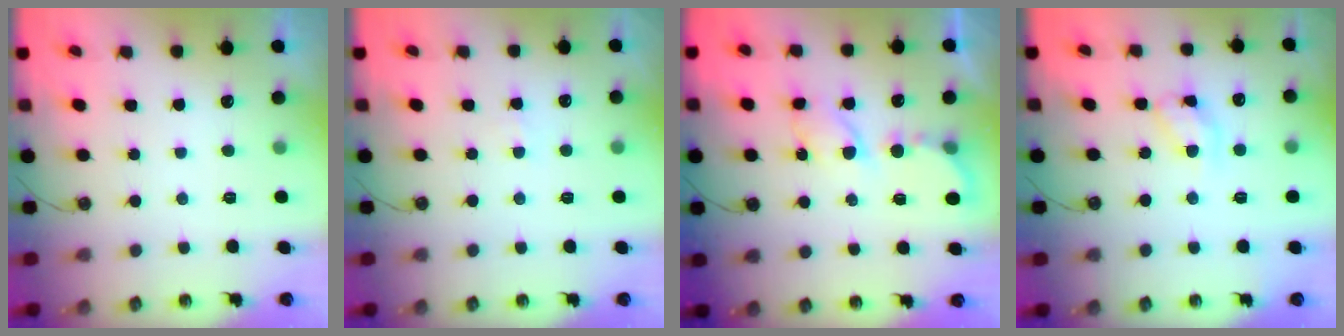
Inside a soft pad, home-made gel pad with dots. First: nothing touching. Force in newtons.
{"total": 4.0, "press": 3.9, "slide": 0.6}
{"total": 5.8, "press": 5.8, "slide": 0.6}
{"total": 9.9, "press": 9.9, "slide": 0.4}